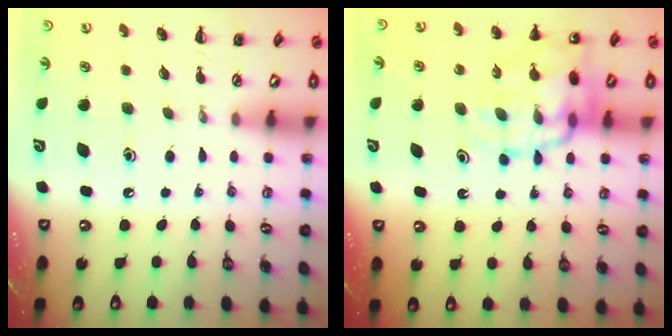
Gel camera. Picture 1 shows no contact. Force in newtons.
{"total": 19.8, "press": 19.4, "slide": 4.1}